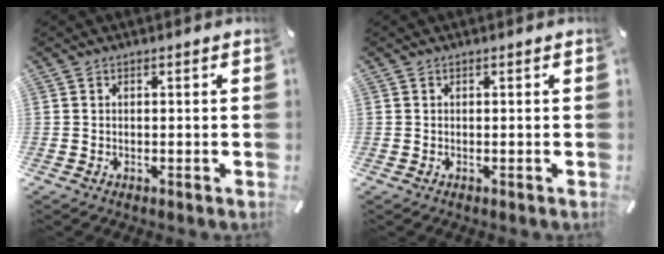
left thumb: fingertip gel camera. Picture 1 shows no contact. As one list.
[{"total": 0.0}]